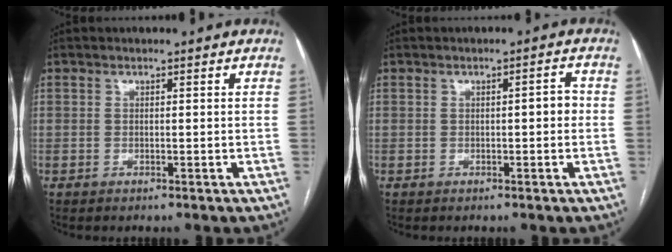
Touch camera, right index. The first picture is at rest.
{"total": 1.8, "force": [-0.1, 0.6, 1.7], "torque": [-0.021, 0.007, -0.001]}